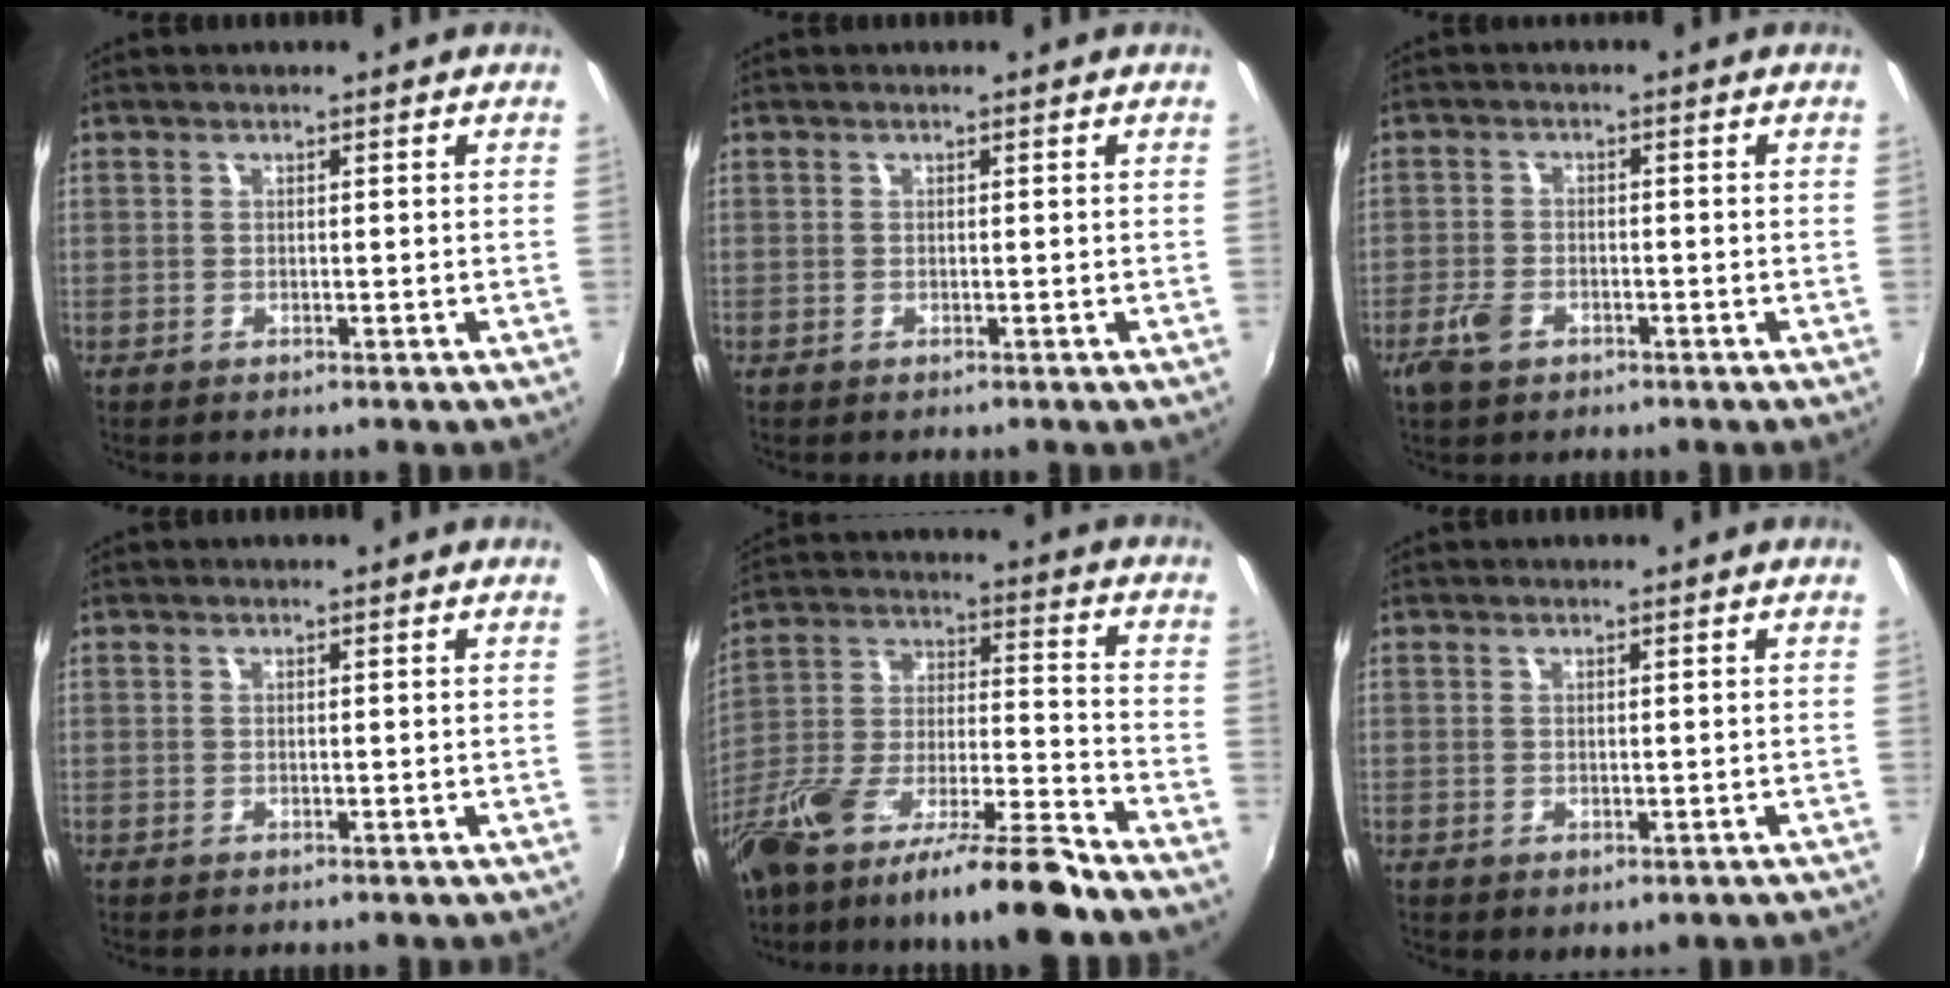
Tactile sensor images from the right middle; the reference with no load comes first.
{"total": 0.0}
{"total": 4.5, "force": [-2.8, 2.6, 2.5], "torque": [-0.063, -0.004, -0.053]}
{"total": 0.0}
{"total": 18.6, "force": [-13.8, 2.2, 12.2], "torque": [-0.224, -0.024, -0.247]}
{"total": 1.0, "force": [-0.1, 0.6, 0.8], "torque": [-0.013, -0.005, 0.001]}